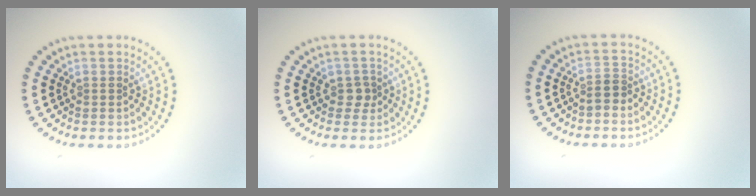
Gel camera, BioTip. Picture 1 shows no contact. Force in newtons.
{"total": 1.3, "press": 1.1, "slide": 0.8}
{"total": 1.1, "press": 0.9, "slide": 0.7}